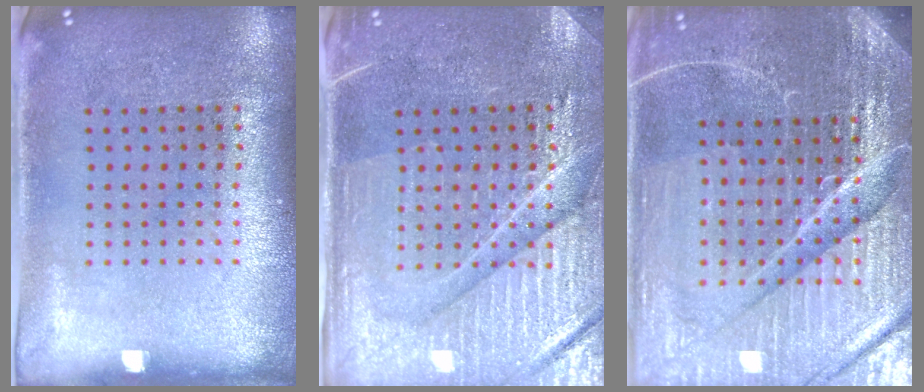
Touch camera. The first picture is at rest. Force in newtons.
{"total": 4.5, "press": 4.3, "slide": 1.3}
{"total": 6.5, "press": 5.8, "slide": 3.0}